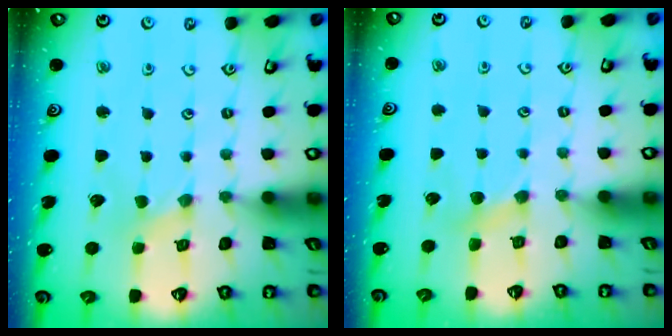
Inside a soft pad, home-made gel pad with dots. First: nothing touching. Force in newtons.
{"total": 4.2, "press": 4.2, "slide": 0.6}